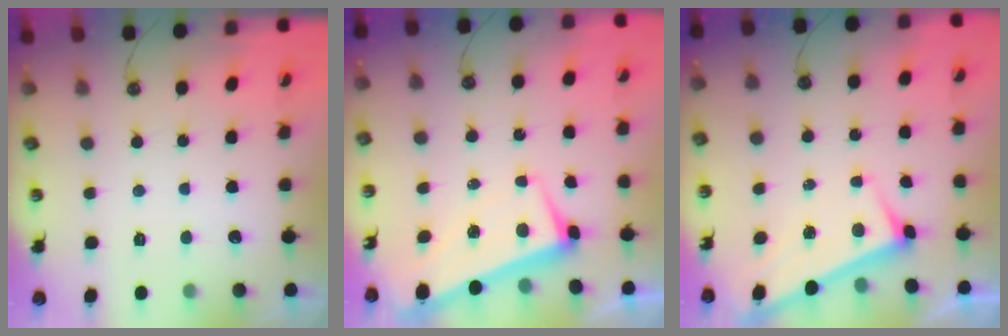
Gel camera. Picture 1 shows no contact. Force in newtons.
{"total": 2.7, "press": 2.0, "slide": 1.8}
{"total": 3.0, "press": 3.0, "slide": 0.1}